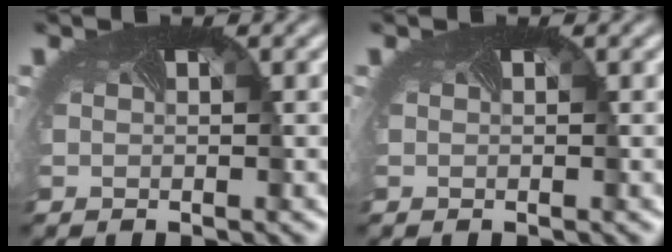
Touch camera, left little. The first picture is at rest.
{"total": 0.0}